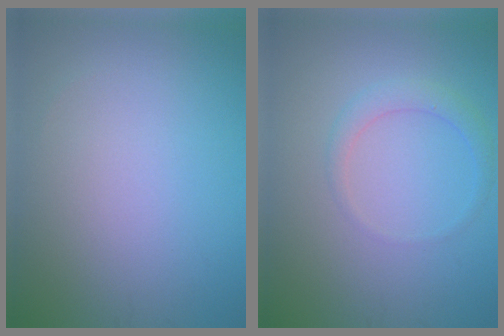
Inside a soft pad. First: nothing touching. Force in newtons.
{"total": 1.8, "press": 1.8, "slide": 0.1}